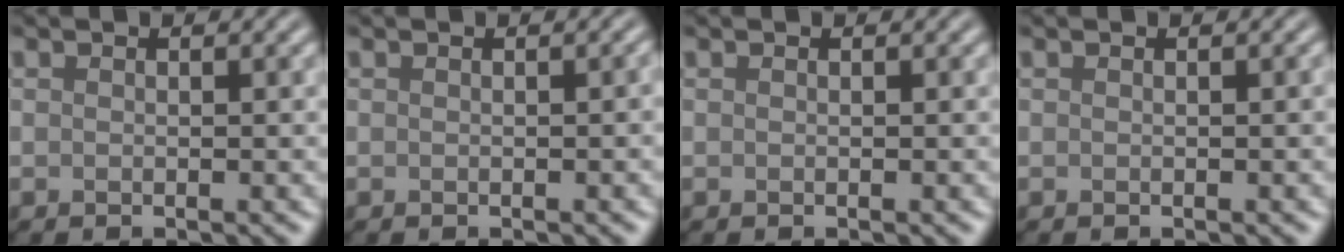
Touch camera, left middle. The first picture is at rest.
{"total": 0.6, "force": [-0.2, 0.1, 0.5], "torque": [-0.006, 0.002, 0.000]}
{"total": 0.0}
{"total": 0.0}